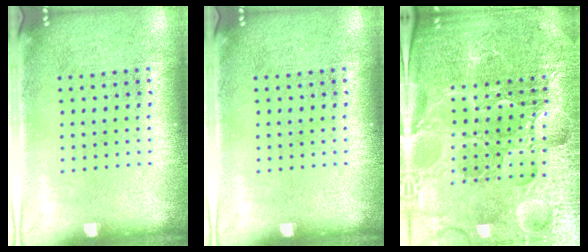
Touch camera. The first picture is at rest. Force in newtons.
{"total": 0.0}
{"total": 6.0, "press": 5.4, "slide": 2.7}